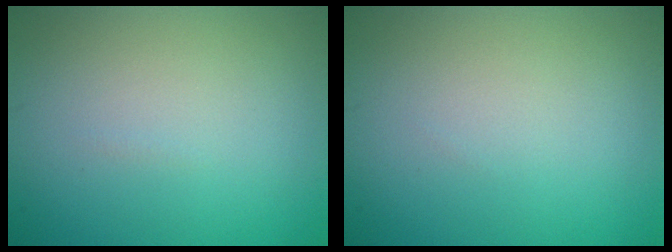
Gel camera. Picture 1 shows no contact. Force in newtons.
{"total": 0.0}